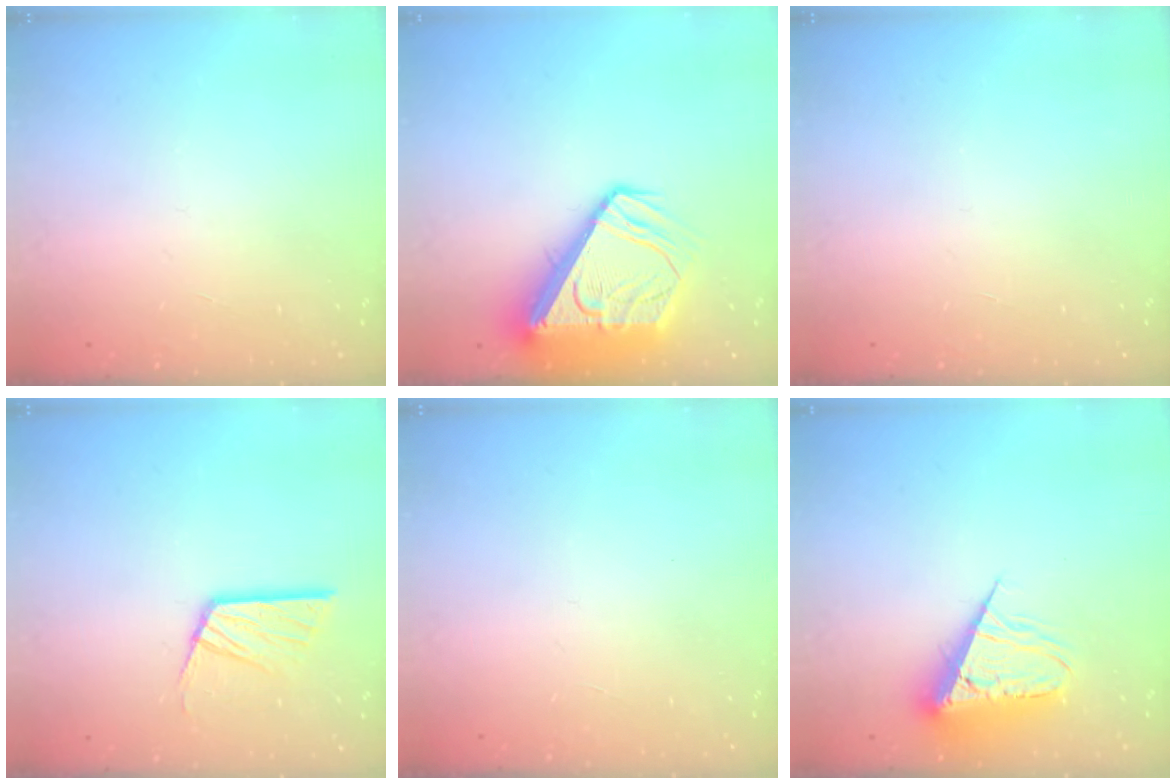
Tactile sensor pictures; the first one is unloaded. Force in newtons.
{"total": 15.3, "press": 15.3, "slide": 1.6}
{"total": 0.0}
{"total": 11.6, "press": 11.5, "slide": 0.8}
{"total": 0.0}
{"total": 9.9, "press": 9.8, "slide": 0.7}